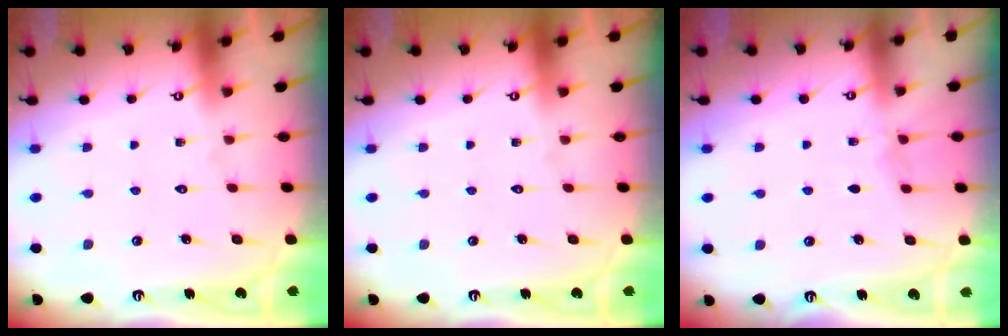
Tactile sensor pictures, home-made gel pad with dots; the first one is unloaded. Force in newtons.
{"total": 0.0}
{"total": 3.2, "press": 3.2, "slide": 0.5}